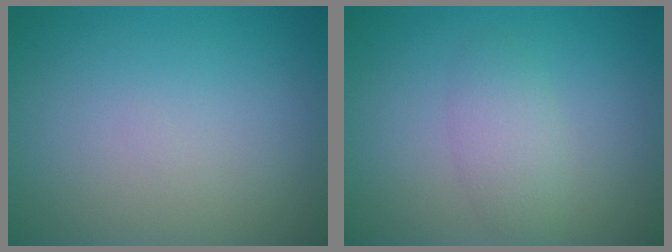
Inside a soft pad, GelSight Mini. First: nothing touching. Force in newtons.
{"total": 2.1, "press": 2.1, "slide": 0.1}